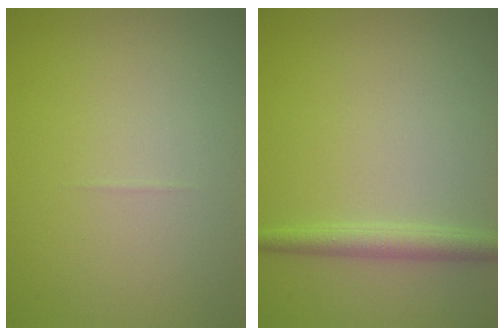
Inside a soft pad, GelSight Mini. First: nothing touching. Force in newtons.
{"total": 2.1, "press": 2.1, "slide": 0.0}